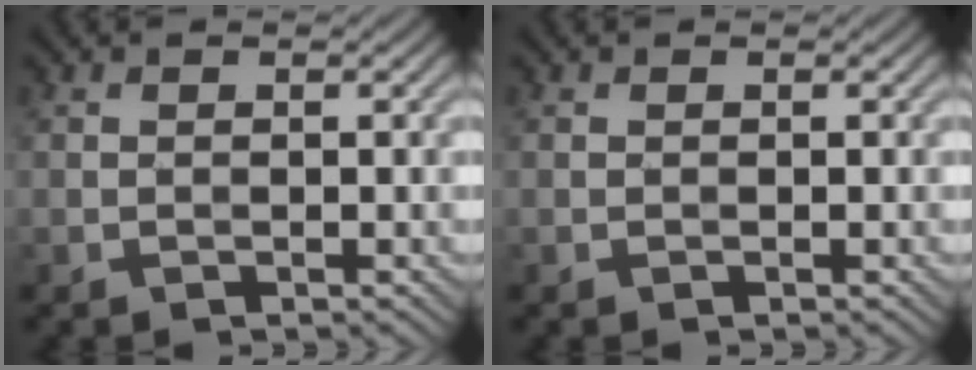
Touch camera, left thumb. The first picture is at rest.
{"total": 0.0}